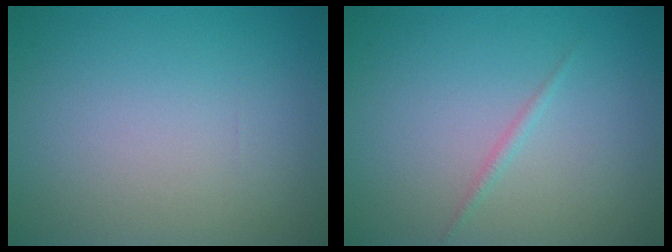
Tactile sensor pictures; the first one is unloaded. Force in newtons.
{"total": 0.7, "press": 0.7, "slide": 0.1}